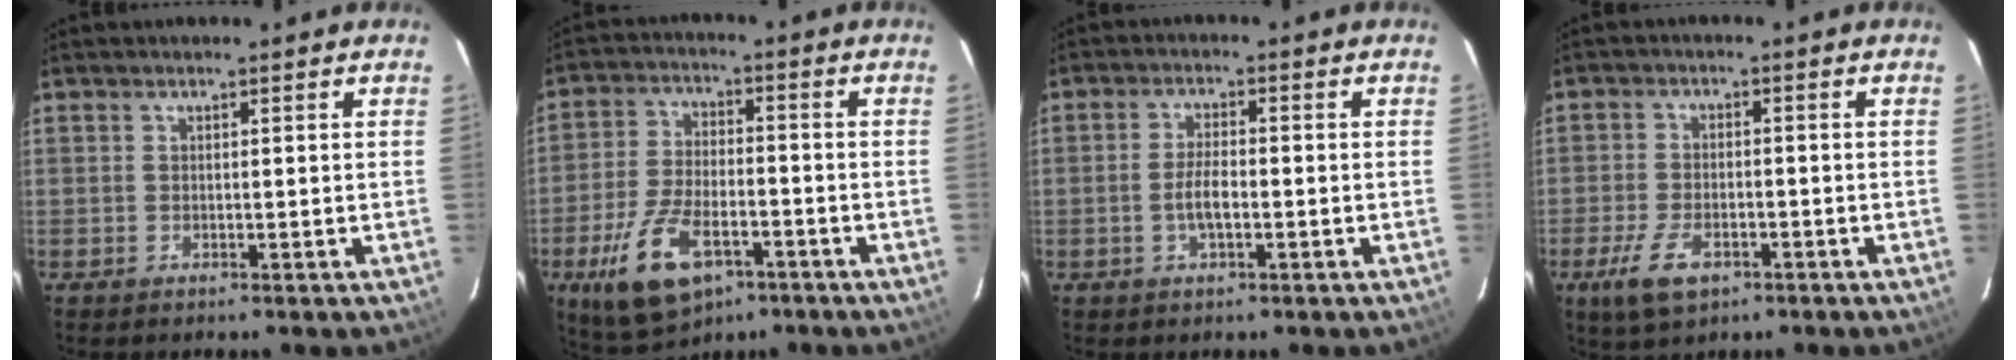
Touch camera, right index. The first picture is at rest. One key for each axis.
{"total": 14.5, "fx": -7.2, "fy": 7.0, "fz": 10.5, "tx": -0.225, "ty": -0.020, "tz": -0.123}
{"total": 3.9, "fx": -1.2, "fy": 1.3, "fz": 3.5, "tx": -0.072, "ty": 0.001, "tz": -0.022}
{"total": 7.8, "fx": -4.2, "fy": 3.9, "fz": 5.3, "tx": -0.130, "ty": -0.011, "tz": -0.075}